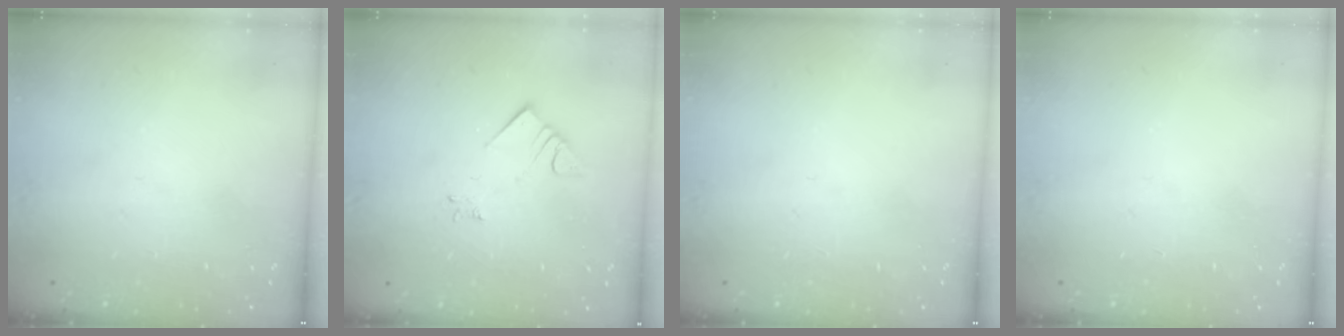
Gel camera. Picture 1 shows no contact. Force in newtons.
{"total": 3.3, "press": 3.3, "slide": 0.1}
{"total": 0.0}
{"total": 0.0}